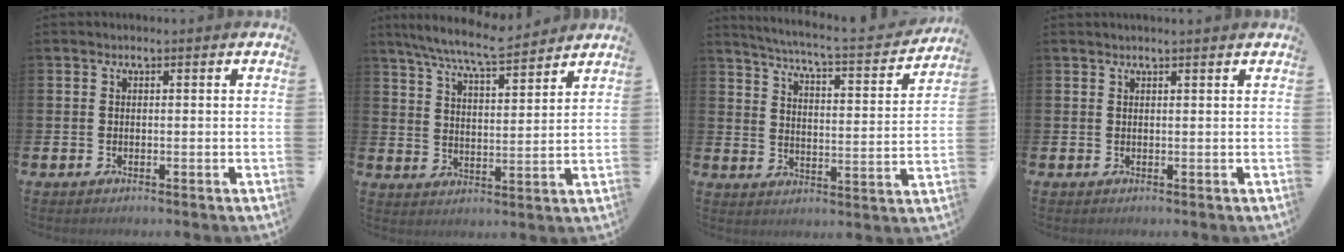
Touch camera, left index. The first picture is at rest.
{"total": 8.1, "force": [7.5, 0.7, 3.0], "torque": [-0.079, -0.038, 0.135]}
{"total": 4.8, "force": [4.5, -0.1, 1.8], "torque": [-0.054, -0.044, 0.066]}
{"total": 0.7, "force": [0.7, -0.1, 0.2], "torque": [0.005, -0.004, 0.011]}